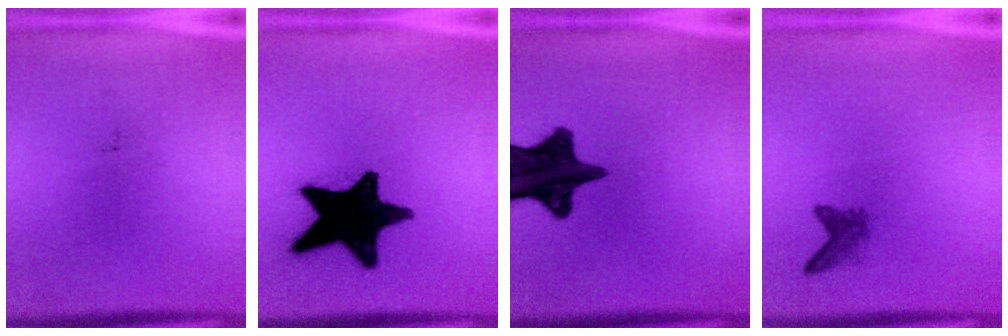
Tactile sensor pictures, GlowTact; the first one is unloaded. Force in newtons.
{"total": 18.5}
{"total": 14.0}
{"total": 1.7}